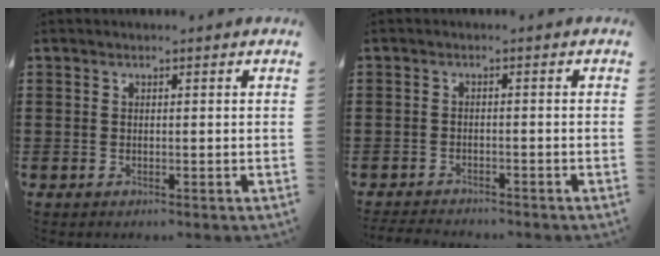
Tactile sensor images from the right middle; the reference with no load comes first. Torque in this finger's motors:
{"motor_torque": [1.50, -0.32, -0.03, 0.00]}